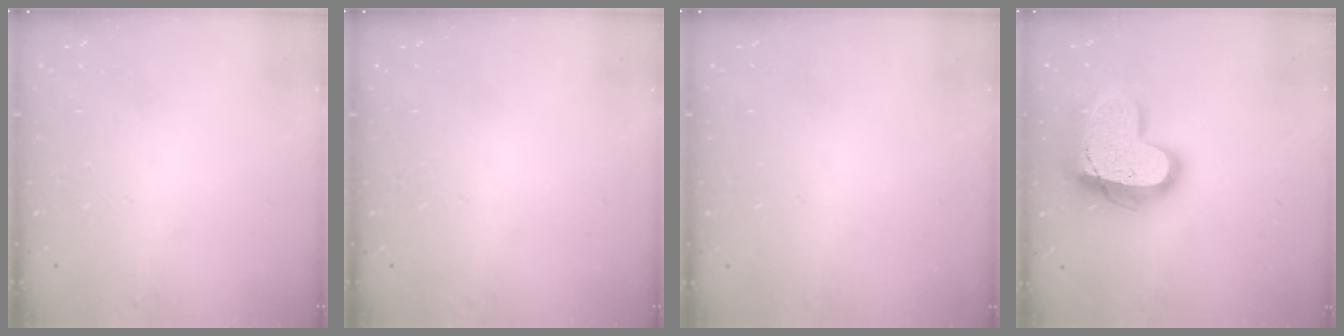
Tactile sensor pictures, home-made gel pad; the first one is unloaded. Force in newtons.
{"total": 0.0}
{"total": 0.6, "press": 0.6, "slide": 0.2}
{"total": 19.3, "press": 19.2, "slide": 2.0}